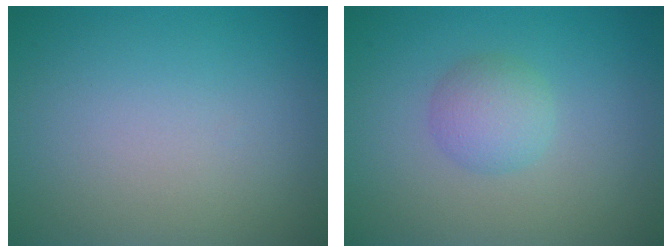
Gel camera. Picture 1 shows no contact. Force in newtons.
{"total": 2.5, "press": 2.5, "slide": 0.1}